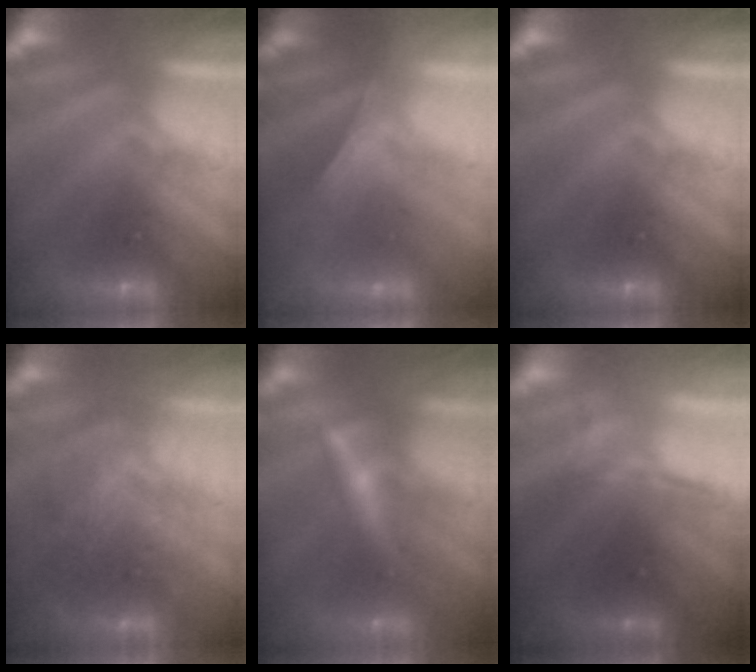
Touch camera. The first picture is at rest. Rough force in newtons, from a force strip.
{"total": 1.9}
{"total": 0.0}
{"total": 2.8}
{"total": 2.4}
{"total": 1.7}